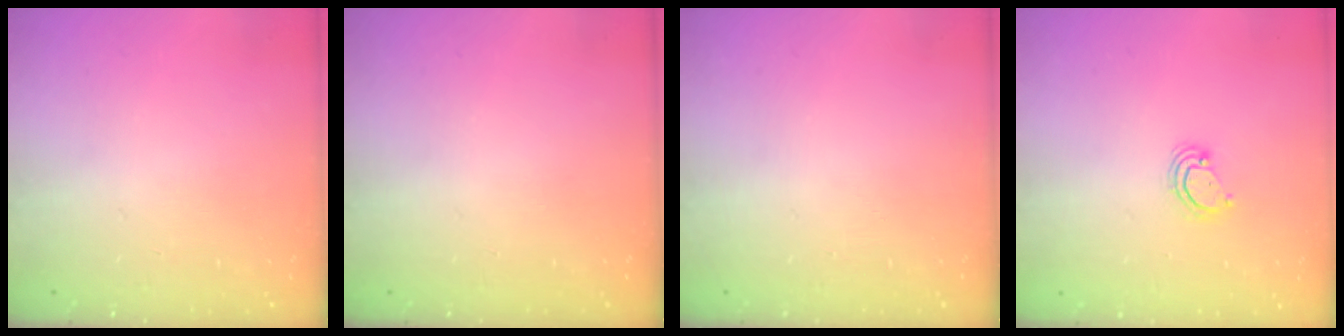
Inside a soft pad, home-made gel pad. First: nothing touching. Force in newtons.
{"total": 0.0}
{"total": 0.0}
{"total": 4.2, "press": 4.2, "slide": 0.4}